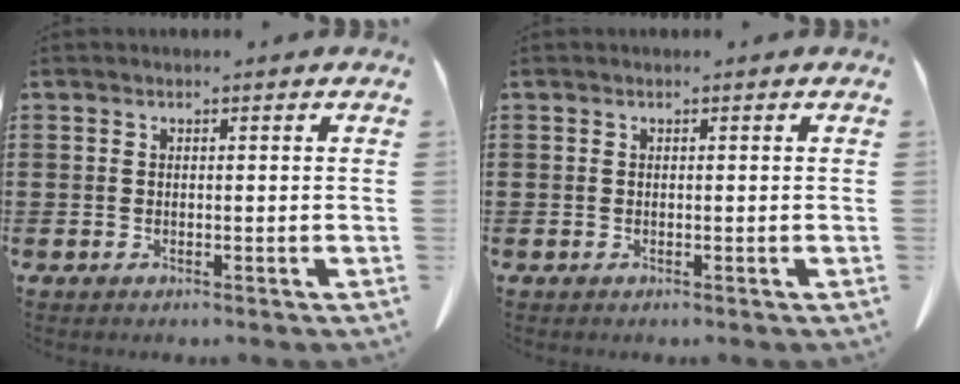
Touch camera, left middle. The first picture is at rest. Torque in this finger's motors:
{"motor_torque": [-0.01, 0.00, 0.00, 0.00]}